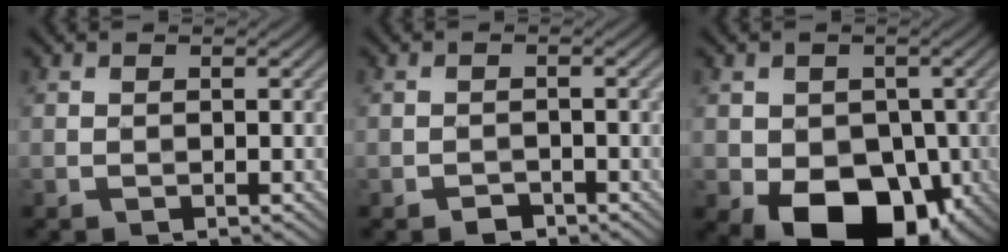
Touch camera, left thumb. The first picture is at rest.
{"total": 1.5, "force": [-1.2, 0.8, 0.5], "torque": [-0.006, 0.000, -0.024]}
{"total": 12.2, "force": [-4.1, 8.4, 7.9], "torque": [-0.115, -0.034, -0.063]}